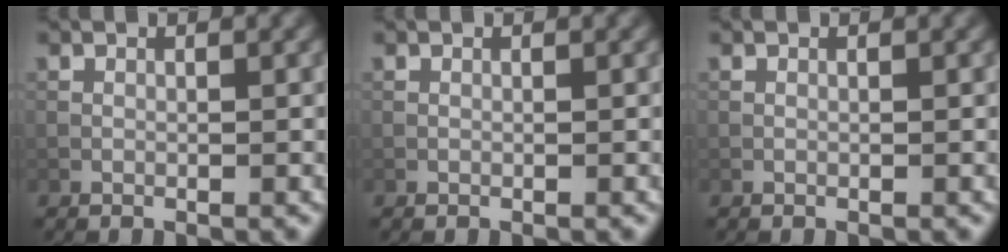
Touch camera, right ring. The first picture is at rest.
{"total": 0.0}
{"total": 0.0}